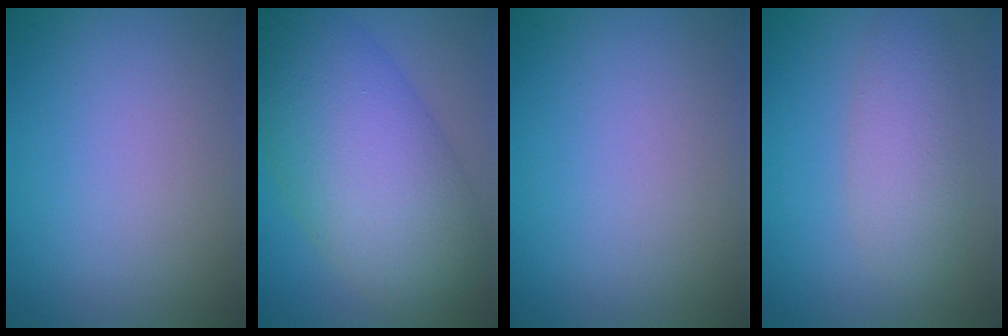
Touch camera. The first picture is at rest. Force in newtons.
{"total": 11.4, "press": 11.4, "slide": 0.1}
{"total": 0.0}
{"total": 3.6, "press": 3.6, "slide": 0.1}